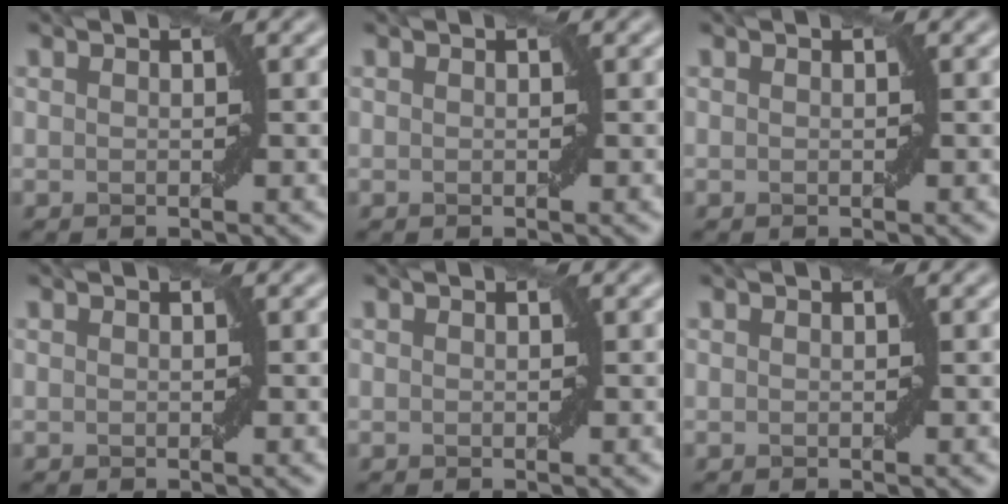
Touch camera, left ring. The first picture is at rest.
{"total": 0.0}
{"total": 0.0}
{"total": 0.0}
{"total": 0.0}
{"total": 0.0}